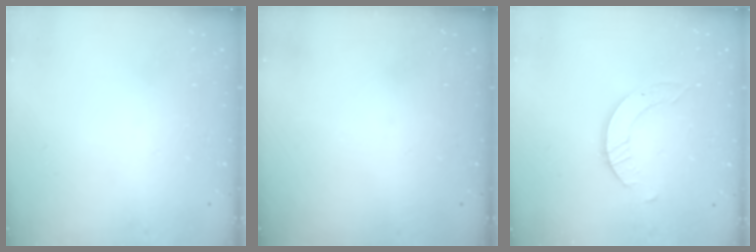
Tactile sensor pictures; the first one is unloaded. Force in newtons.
{"total": 0.0}
{"total": 2.4, "press": 2.4, "slide": 0.3}